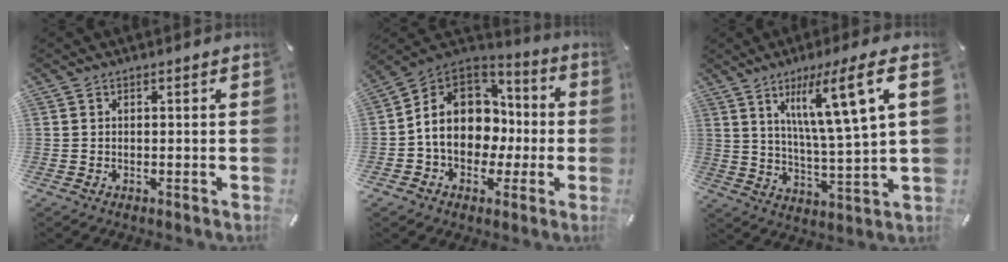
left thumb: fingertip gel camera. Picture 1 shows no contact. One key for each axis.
{"total": 14.1, "fx": -1.0, "fy": 12.0, "fz": 7.2, "tx": -0.143, "ty": 0.009, "tz": -0.012}
{"total": 15.2, "fx": 7.5, "fy": 1.5, "fz": 13.1, "tx": -0.226, "ty": -0.024, "tz": 0.110}